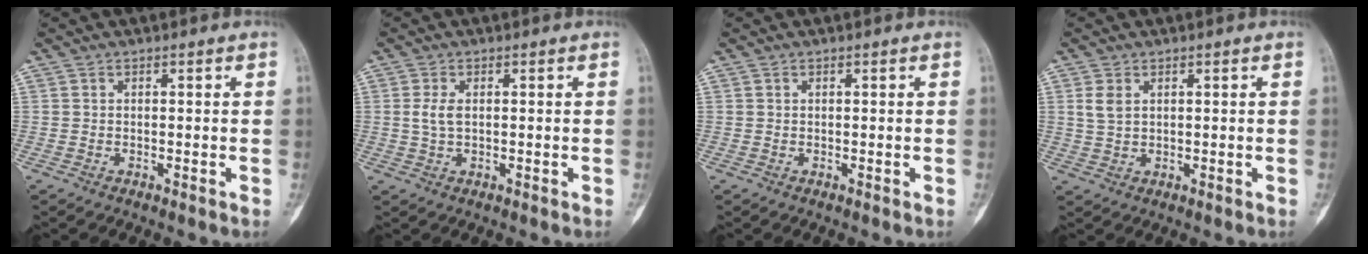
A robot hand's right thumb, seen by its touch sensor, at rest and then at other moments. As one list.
[{"total": 2.8, "force": [0.4, 1.5, 2.3], "torque": [-0.048, 0.003, 0.007]}, {"total": 0.0}, {"total": 2.2, "force": [0.8, 1.3, 1.5], "torque": [-0.028, 0.005, 0.021]}]